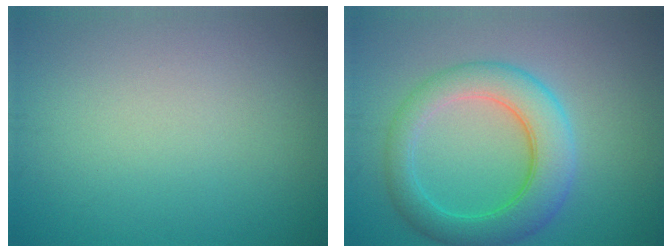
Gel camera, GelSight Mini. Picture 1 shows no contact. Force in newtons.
{"total": 6.1, "press": 6.1, "slide": 0.1}